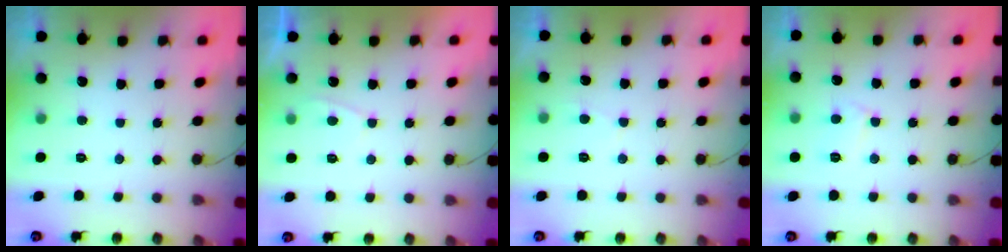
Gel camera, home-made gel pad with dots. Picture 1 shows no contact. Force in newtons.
{"total": 1.8, "press": 1.7, "slide": 0.6}
{"total": 2.7, "press": 2.6, "slide": 0.5}
{"total": 4.7, "press": 4.6, "slide": 0.5}